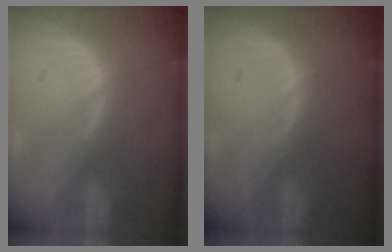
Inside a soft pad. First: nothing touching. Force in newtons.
{"total": 0.0}